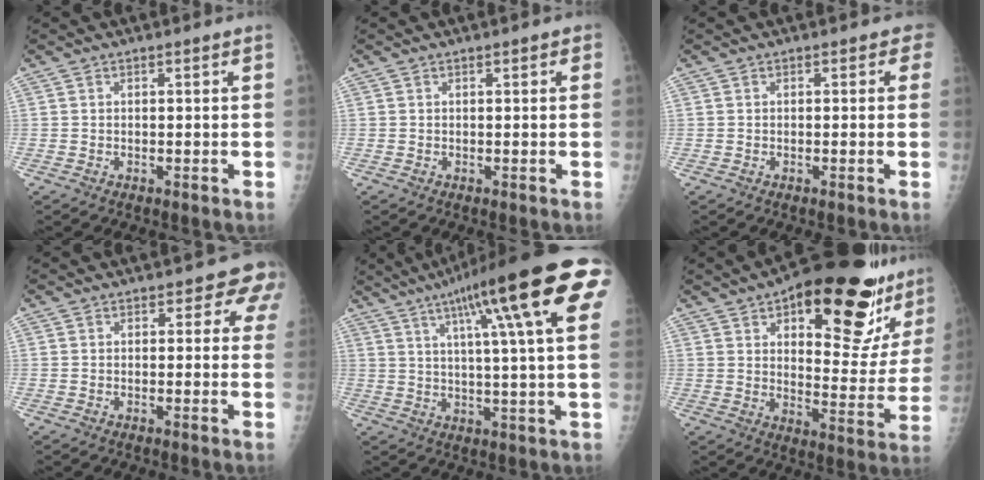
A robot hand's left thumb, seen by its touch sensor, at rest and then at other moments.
{"total": 1.0, "force": [0.4, 0.5, 0.7], "torque": [-0.005, 0.002, 0.003]}
{"total": 1.3, "force": [0.4, 1.0, 0.8], "torque": [0.017, 0.006, -0.008]}
{"total": 4.3, "force": [2.5, 2.8, 2.1], "torque": [0.014, -0.008, 0.008]}
{"total": 23.5, "force": [10.1, 3.1, 21.0], "torque": [-0.300, 0.005, 0.131]}
{"total": 26.5, "force": [15.8, 9.9, 18.8], "torque": [-0.206, -0.054, 0.220]}